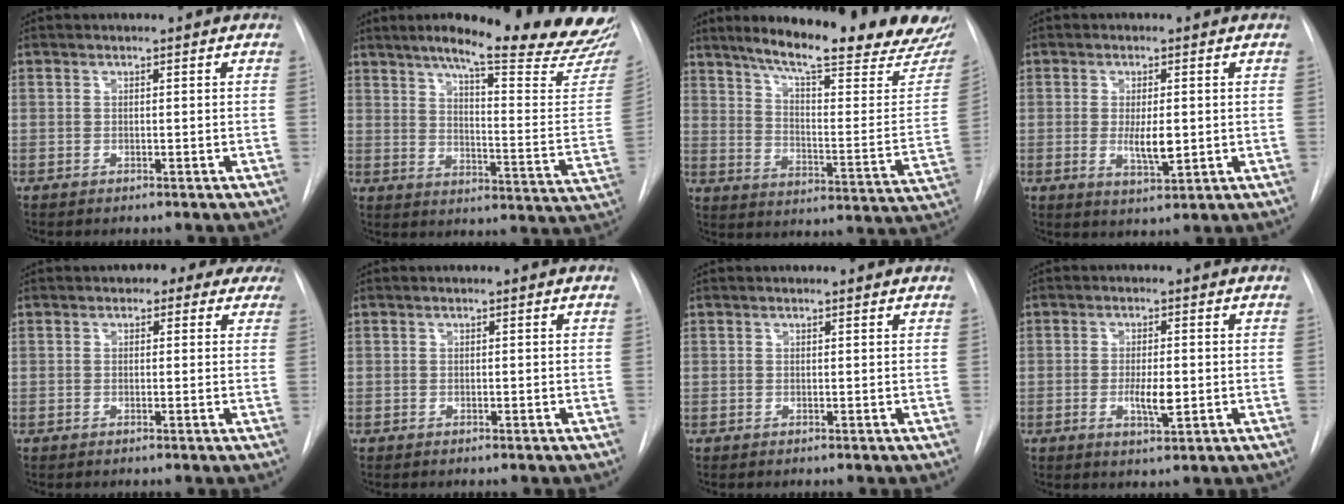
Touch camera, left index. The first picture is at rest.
{"total": 24.4, "force": [20.7, 1.6, 12.9], "torque": [-0.177, -0.095, 0.253]}
{"total": 25.3, "force": [20.9, 2.2, 14.2], "torque": [-0.208, -0.077, 0.272]}
{"total": 4.7, "force": [-1.0, 1.3, 4.4], "torque": [-0.077, -0.013, -0.009]}
{"total": 5.4, "force": [3.6, 3.4, 2.1], "torque": [-0.014, 0.015, 0.032]}
{"total": 0.9, "force": [-0.9, 0.0, -0.1], "torque": [0.005, -0.004, -0.010]}
{"total": 0.0}
{"total": 4.2, "force": [-1.5, 1.0, 3.8], "torque": [-0.070, -0.009, -0.018]}